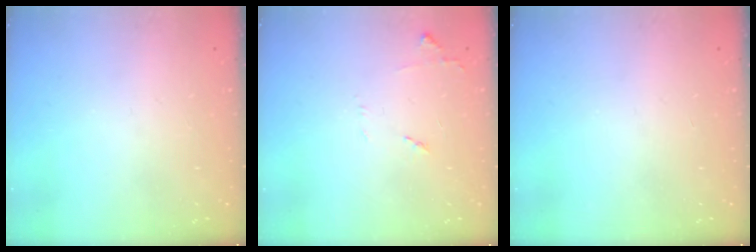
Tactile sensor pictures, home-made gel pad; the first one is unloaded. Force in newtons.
{"total": 6.8, "press": 6.8, "slide": 0.9}
{"total": 0.0}